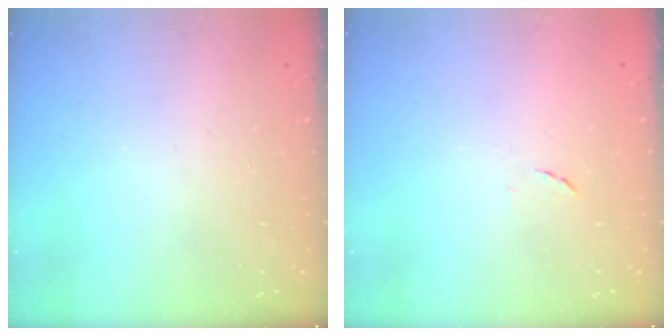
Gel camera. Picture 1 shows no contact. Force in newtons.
{"total": 4.8, "press": 4.8, "slide": 0.5}